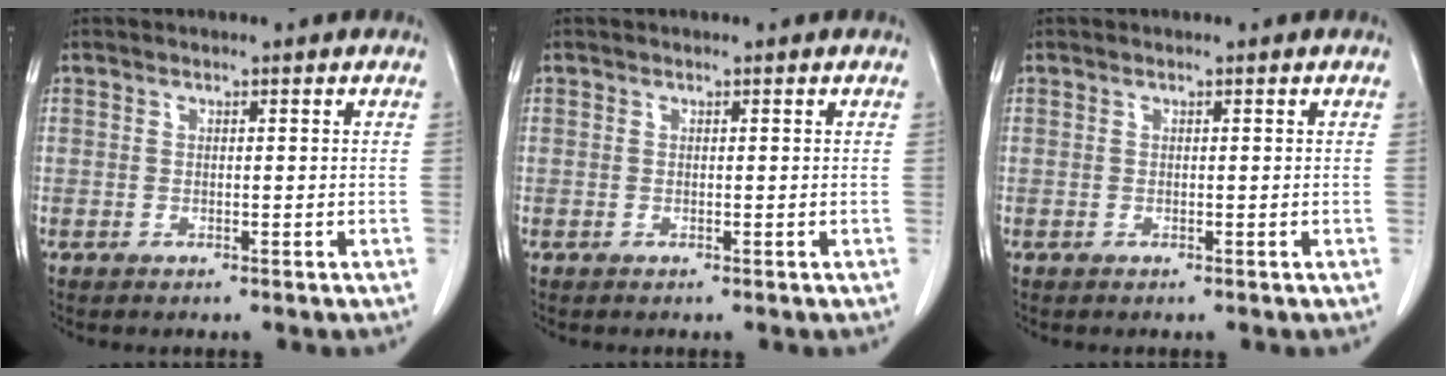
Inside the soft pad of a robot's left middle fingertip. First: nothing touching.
{"total": 0.0}
{"total": 0.0}